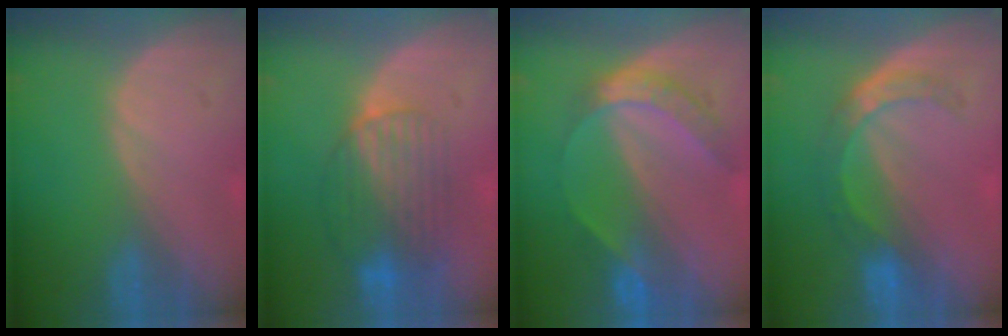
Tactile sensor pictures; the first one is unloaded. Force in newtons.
{"total": 8.1, "press": 7.4, "slide": 3.2}
{"total": 6.7, "press": 5.5, "slide": 3.9}
{"total": 5.6, "press": 5.2, "slide": 2.1}